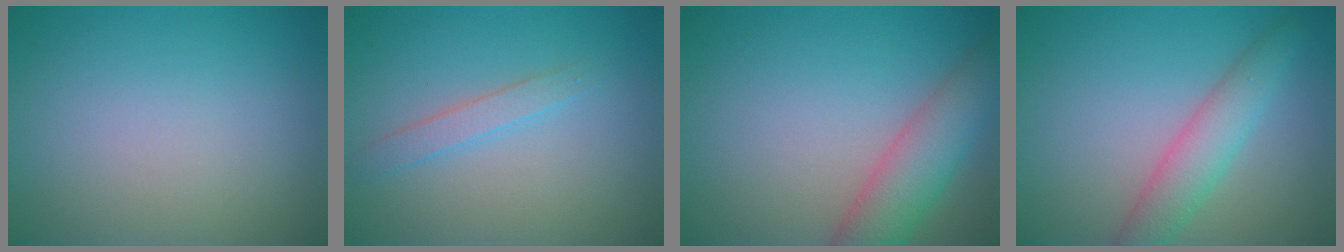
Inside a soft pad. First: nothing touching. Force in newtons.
{"total": 1.7, "press": 1.7, "slide": 0.1}
{"total": 5.3, "press": 5.3, "slide": 0.4}
{"total": 3.7, "press": 3.7, "slide": 0.1}